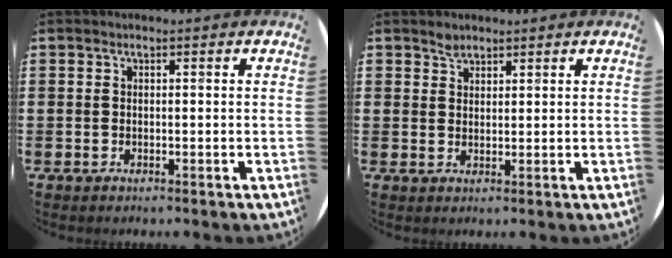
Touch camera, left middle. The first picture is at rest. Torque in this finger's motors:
{"motor_torque": [0.01, -0.01, 0.00, 0.01]}